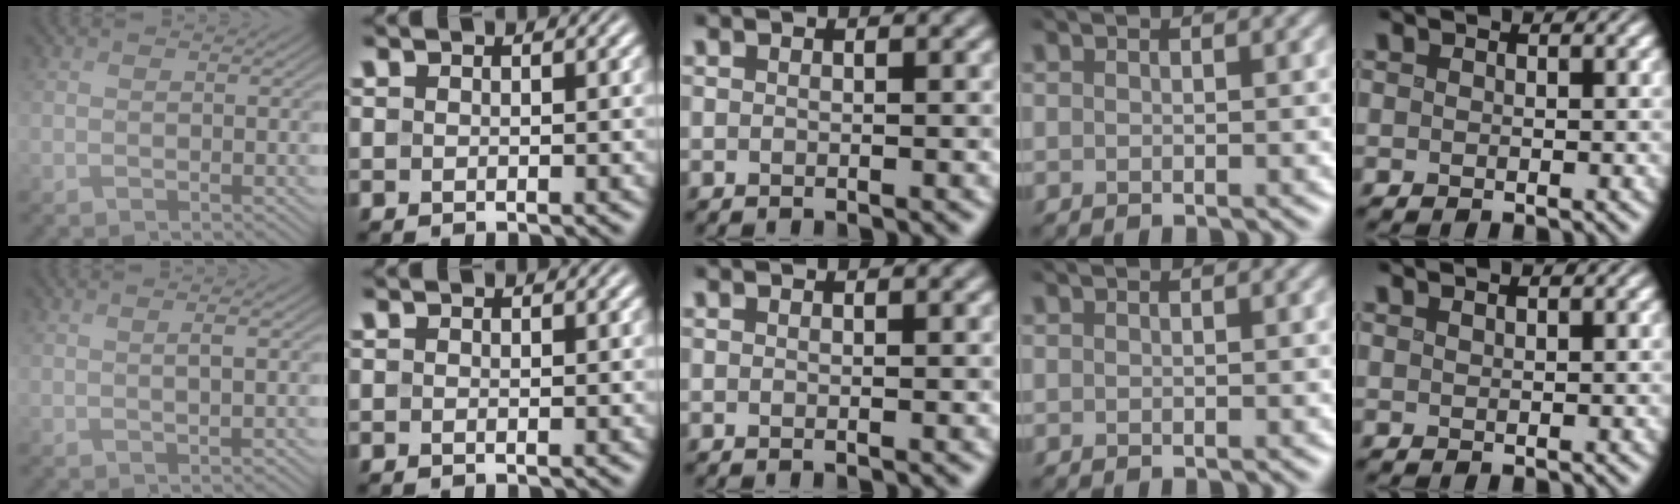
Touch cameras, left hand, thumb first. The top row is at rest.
{"thumb": {"total": 1.9, "force": [0.8, 0.0, 1.7], "torque": [-0.031, 0.005, 0.018]}, "little": {"total": 1.2, "force": [0.9, 0.4, 0.7], "torque": [-0.002, 0.000, 0.006]}}